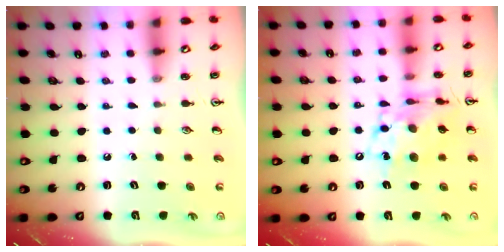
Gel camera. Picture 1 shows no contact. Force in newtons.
{"total": 13.0, "press": 12.9, "slide": 0.9}